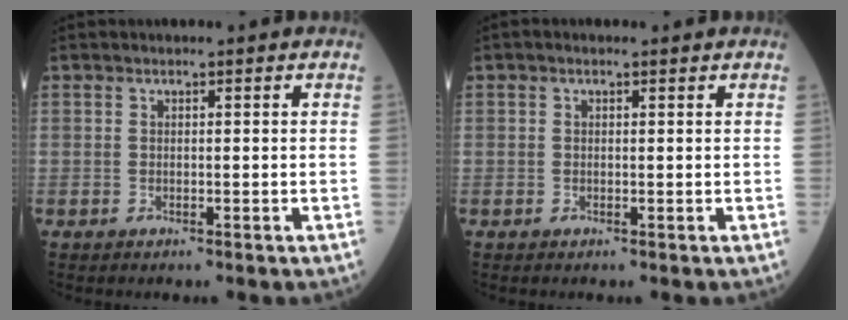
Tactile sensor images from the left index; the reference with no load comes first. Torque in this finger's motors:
{"motor_torque": [0.02, -0.05, -0.30, 0.02]}